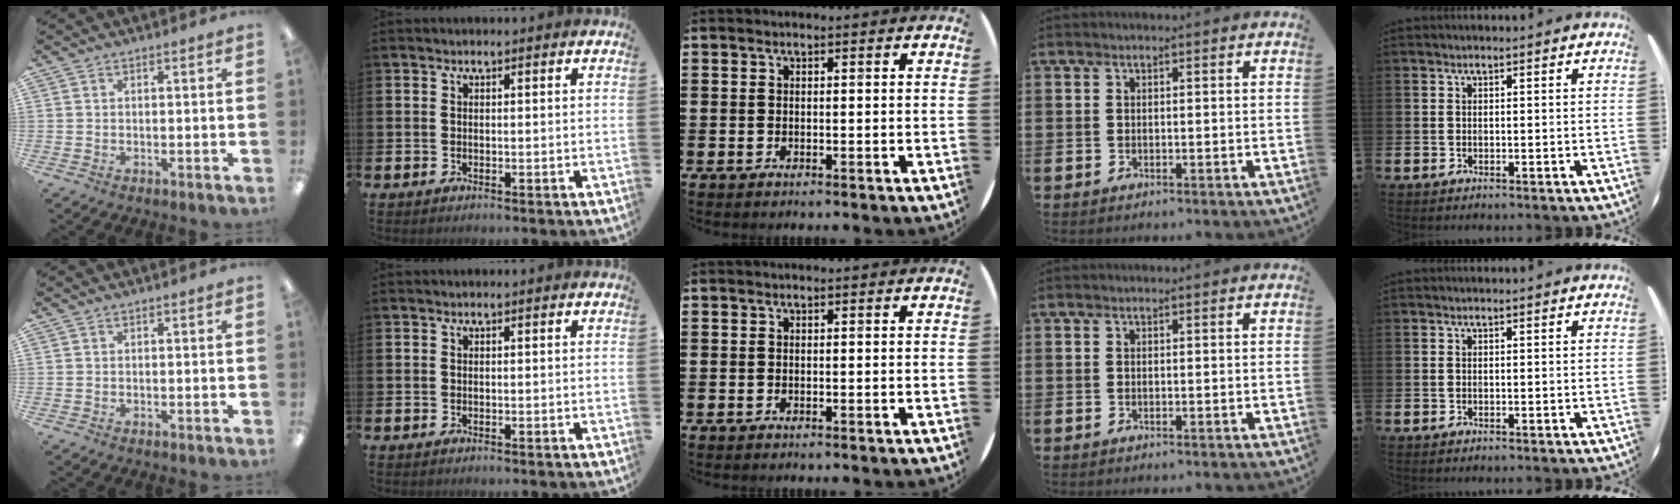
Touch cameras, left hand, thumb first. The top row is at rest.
{}